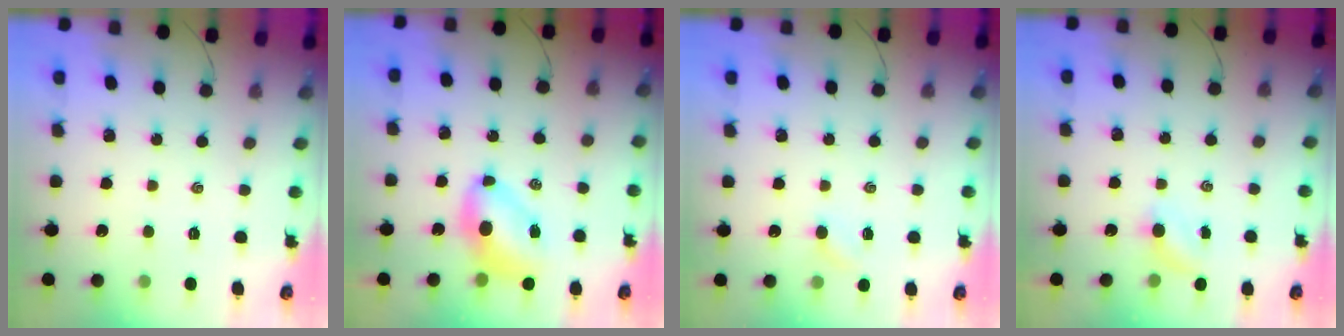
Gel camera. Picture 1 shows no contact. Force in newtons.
{"total": 7.2, "press": 7.1, "slide": 1.1}
{"total": 2.4, "press": 2.3, "slide": 0.8}
{"total": 3.6, "press": 3.5, "slide": 1.0}